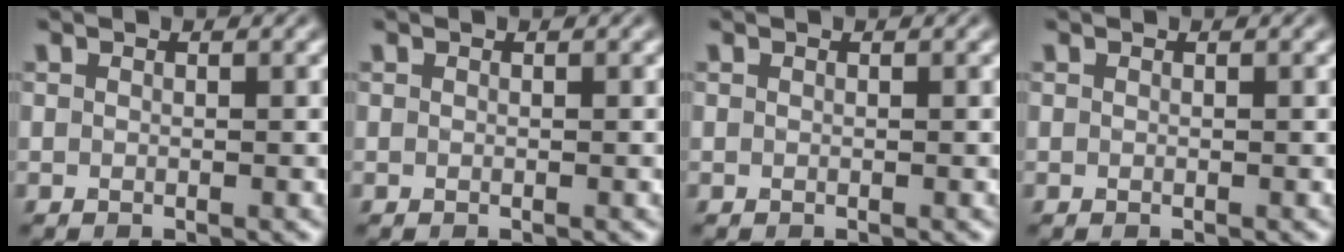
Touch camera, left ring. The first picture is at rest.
{"total": 0.0}
{"total": 0.0}
{"total": 0.0}